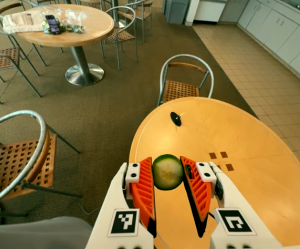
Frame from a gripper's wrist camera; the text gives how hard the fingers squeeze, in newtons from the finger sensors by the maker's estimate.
{"total": 7.5, "left": 7.5, "right": 7.4}